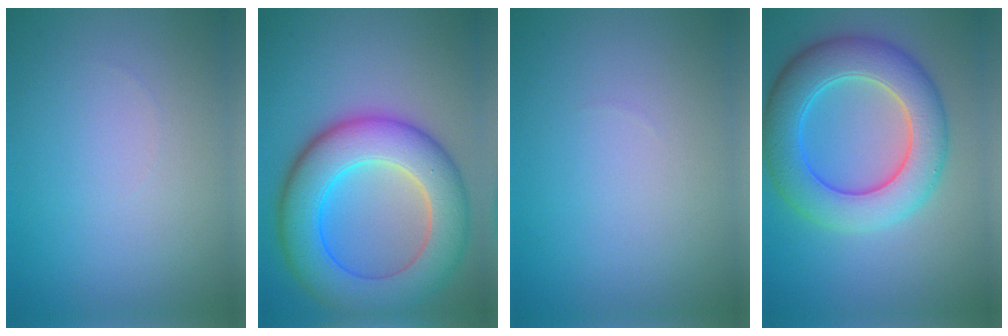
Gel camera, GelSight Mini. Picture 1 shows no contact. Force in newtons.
{"total": 10.6, "press": 10.6, "slide": 0.2}
{"total": 0.0}
{"total": 8.3, "press": 8.3, "slide": 0.4}